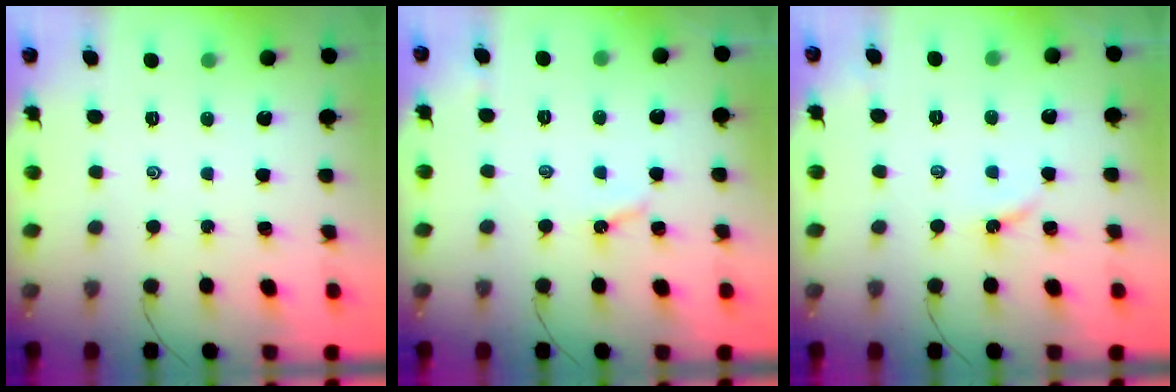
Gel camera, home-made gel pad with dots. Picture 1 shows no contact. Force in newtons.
{"total": 3.5, "press": 3.5, "slide": 0.3}
{"total": 2.6, "press": 2.6, "slide": 0.4}